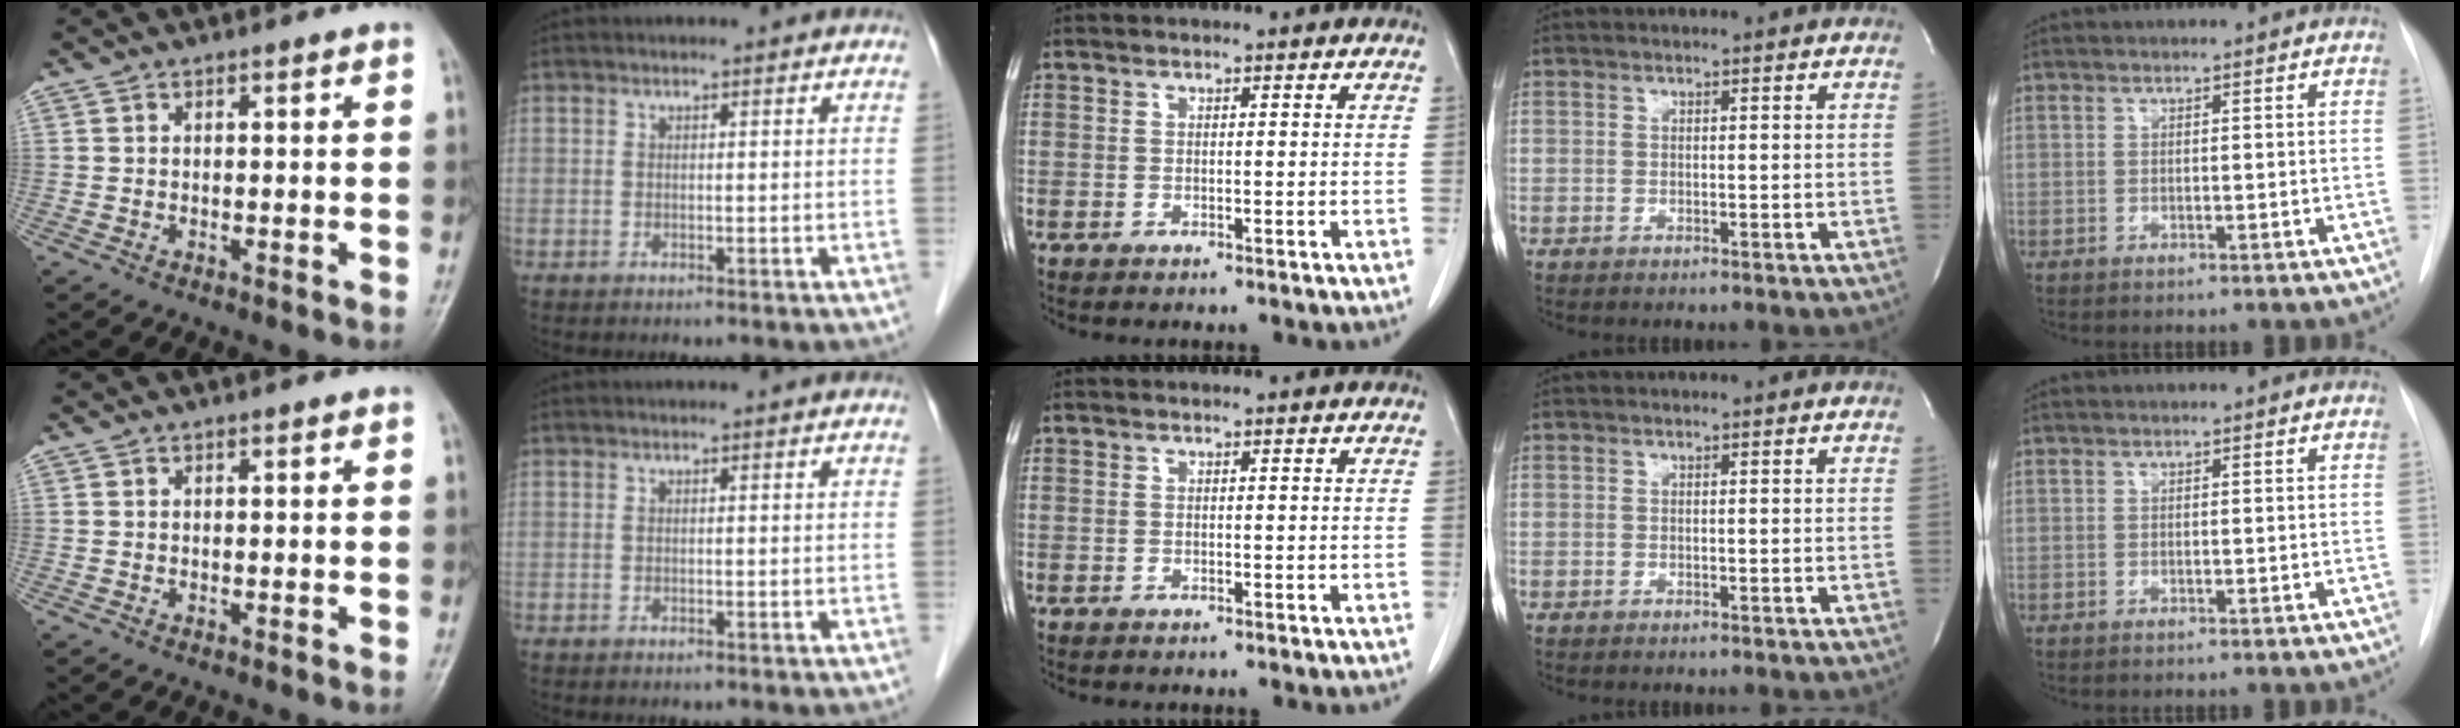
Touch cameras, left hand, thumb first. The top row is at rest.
{}